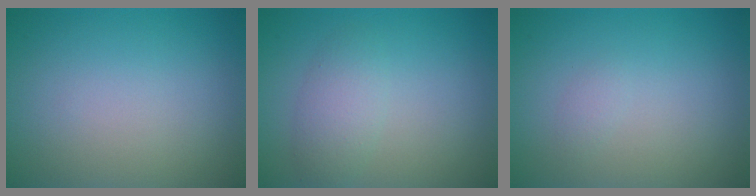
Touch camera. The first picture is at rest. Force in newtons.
{"total": 2.4, "press": 2.4, "slide": 0.1}
{"total": 0.6, "press": 0.6, "slide": 0.1}